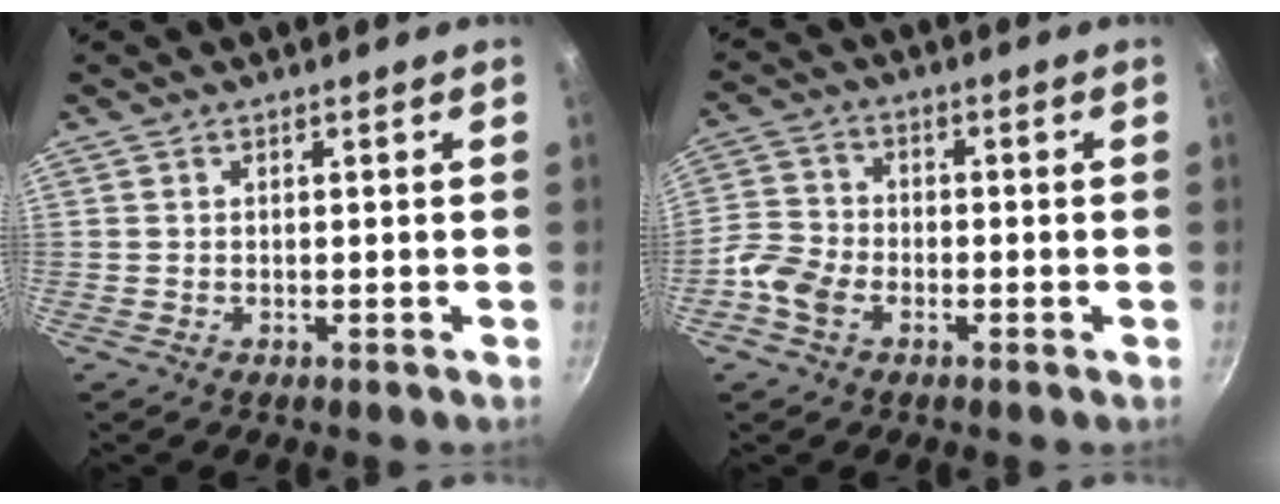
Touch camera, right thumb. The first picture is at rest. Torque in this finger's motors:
{"motor_torque": [0.79, 0.71, 0.71, -0.28, 0.05]}